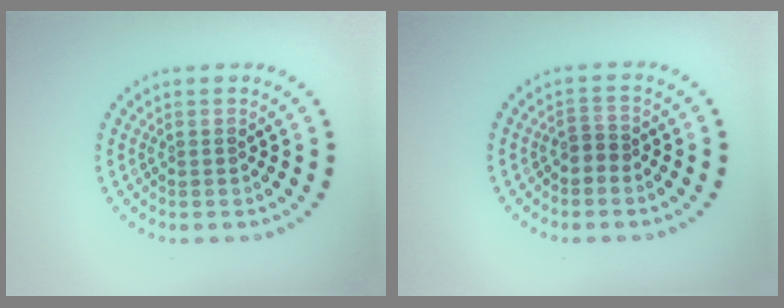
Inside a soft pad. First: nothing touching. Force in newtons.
{"total": 1.3, "press": 1.0, "slide": 0.9}